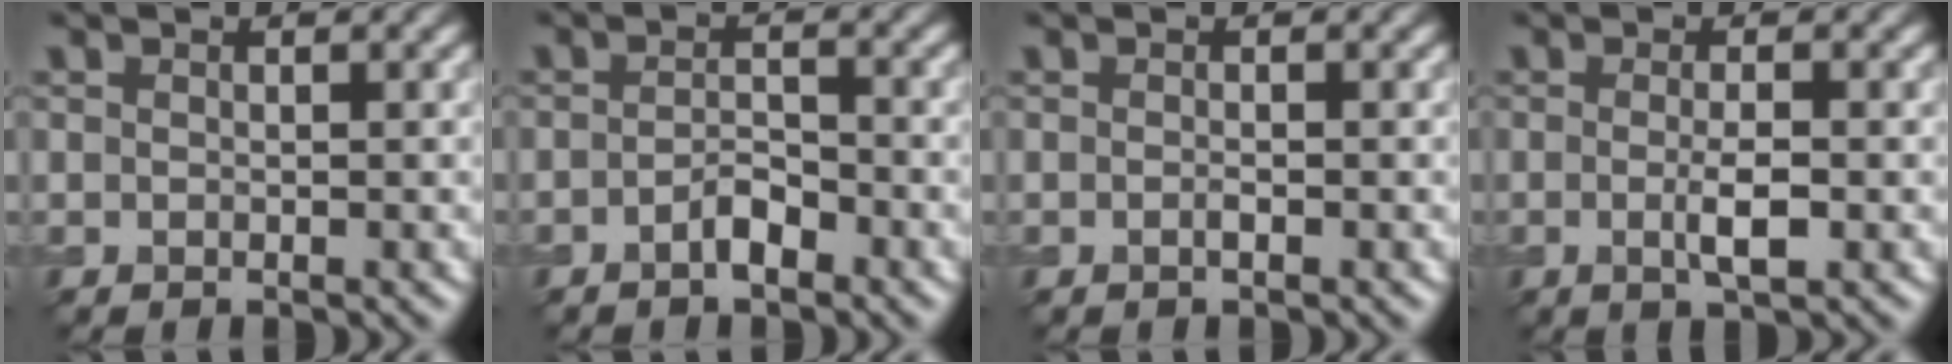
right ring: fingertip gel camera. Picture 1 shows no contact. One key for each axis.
{"total": 1.9, "fx": -1.2, "fy": 0.6, "fz": 1.3, "tx": -0.024, "ty": 0.005, "tz": -0.024}
{"total": 0.5, "fx": -0.3, "fy": 0.1, "fz": 0.5, "tx": -0.011, "ty": 0.001, "tz": -0.005}
{"total": 2.4, "fx": -0.3, "fy": 0.4, "fz": 2.3, "tx": -0.044, "ty": -0.005, "tz": -0.006}